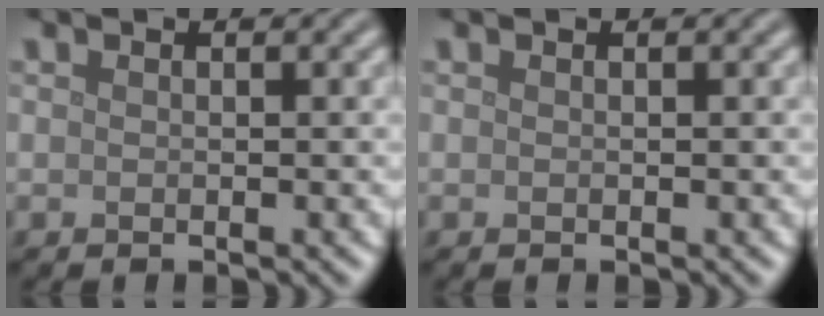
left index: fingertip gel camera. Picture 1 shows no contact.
{"total": 0.0}